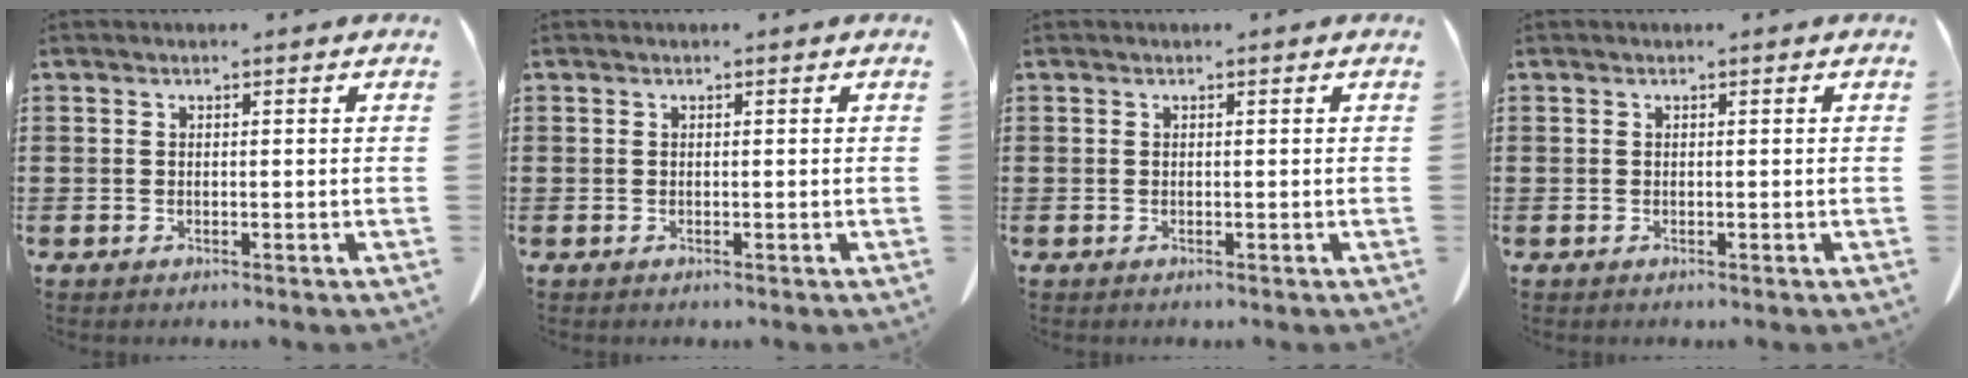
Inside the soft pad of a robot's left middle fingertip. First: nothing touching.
{"total": 0.0}
{"total": 0.0}
{"total": 0.0}